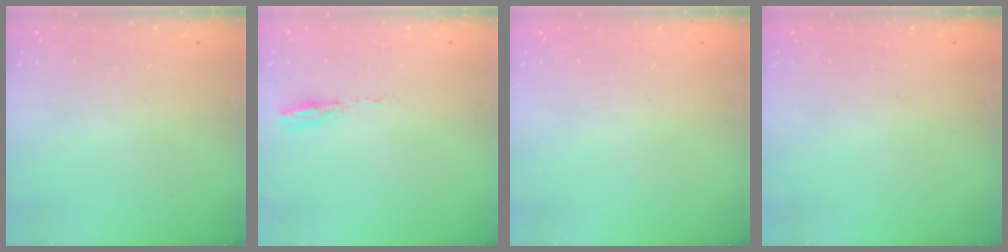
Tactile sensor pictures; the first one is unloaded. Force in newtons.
{"total": 3.5, "press": 3.5, "slide": 0.3}
{"total": 0.0}
{"total": 0.0}